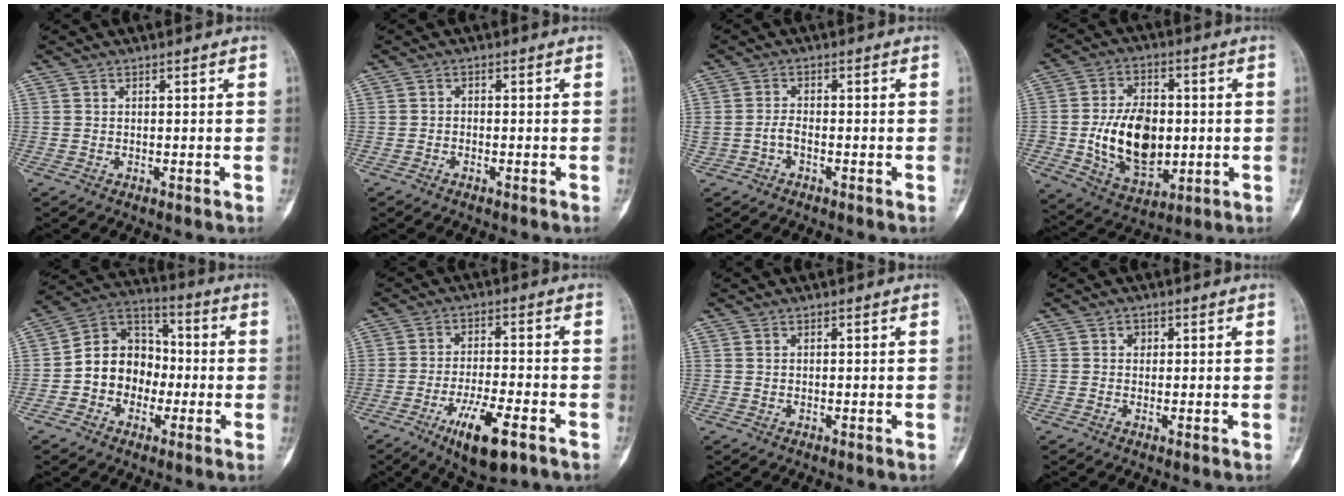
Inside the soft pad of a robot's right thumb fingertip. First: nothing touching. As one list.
[{"total": 0.8, "force": [-0.6, 0.5, 0.4], "torque": [-0.007, 0.007, -0.014]}, {"total": 2.4, "force": [-0.9, 1.5, 1.7], "torque": [-0.034, 0.013, -0.019]}, {"total": 15.9, "force": [-1.0, 10.4, 12.0], "torque": [-0.176, 0.001, -0.002]}, {"total": 12.2, "force": [-2.0, 10.0, 6.7], "torque": [-0.068, 0.043, -0.047]}, {"total": 10.8, "force": [-5.6, 3.3, 8.6], "torque": [-0.153, 0.015, -0.087]}, {"total": 0.0}, {"total": 1.3, "force": [0.3, 1.1, 0.6], "torque": [-0.003, 0.002, 0.002]}]